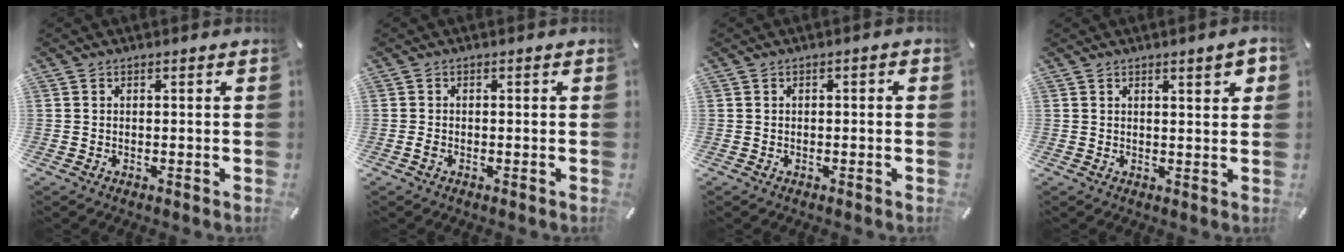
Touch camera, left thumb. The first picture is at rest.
{"total": 1.0, "force": [-0.5, 0.6, 0.6], "torque": [-0.010, 0.000, -0.011]}
{"total": 0.7, "force": [-0.4, 0.3, 0.5], "torque": [-0.010, 0.001, -0.008]}
{"total": 3.4, "force": [1.9, 0.8, 2.7], "torque": [-0.047, -0.005, 0.030]}